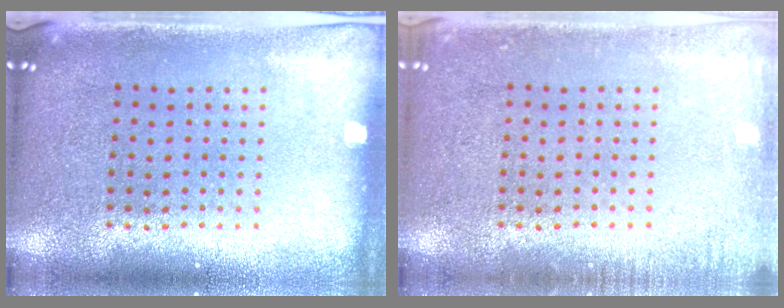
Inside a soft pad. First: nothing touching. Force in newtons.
{"total": 1.3, "press": 1.2, "slide": 0.2}